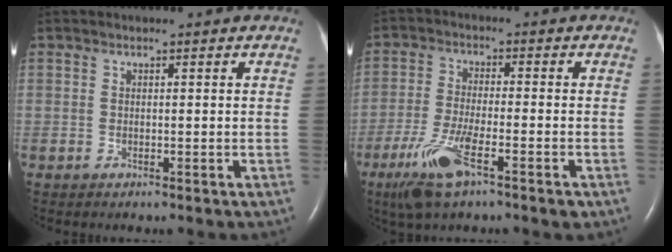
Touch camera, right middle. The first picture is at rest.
{"total": 9.4, "force": [-5.1, 1.3, 7.7], "torque": [-0.161, -0.021, -0.093]}